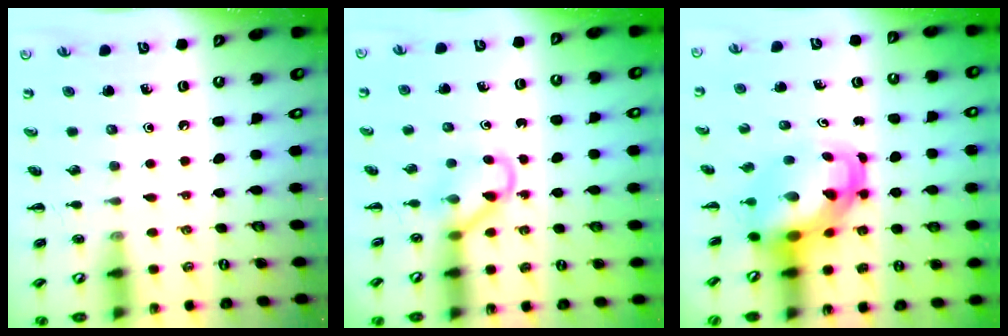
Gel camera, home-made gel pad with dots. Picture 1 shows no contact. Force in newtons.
{"total": 2.9, "press": 2.8, "slide": 0.9}
{"total": 6.3, "press": 6.1, "slide": 1.6}